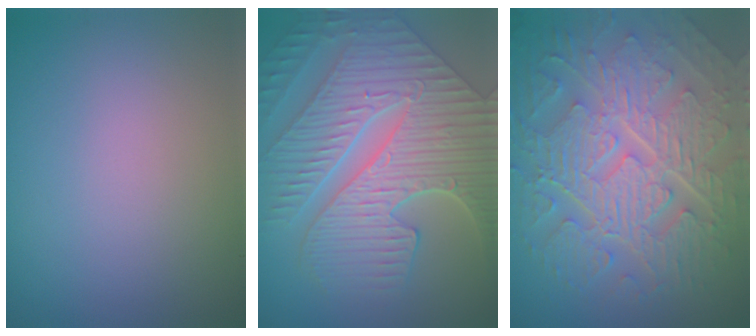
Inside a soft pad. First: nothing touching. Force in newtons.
{"total": 8.2, "press": 6.9, "slide": 4.5}
{"total": 10.2, "press": 6.9, "slide": 7.5}